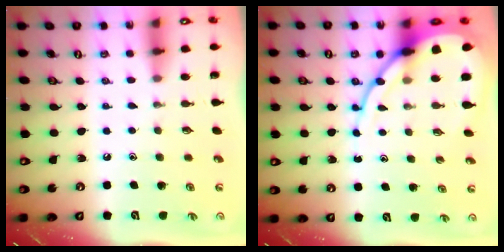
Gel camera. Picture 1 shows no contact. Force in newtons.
{"total": 12.5, "press": 12.5, "slide": 1.1}